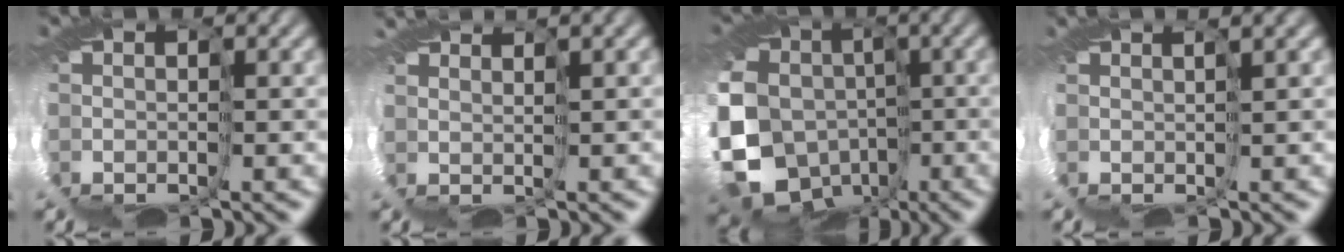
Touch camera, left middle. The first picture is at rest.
{"total": 3.1, "force": [2.5, -1.2, -1.4], "torque": [0.027, -0.011, 0.050]}
{"total": 12.3, "force": [-3.7, 11.4, 2.9], "torque": [-0.125, -0.049, -0.076]}
{"total": 3.8, "force": [0.8, -3.0, -2.2], "torque": [0.027, 0.001, 0.023]}